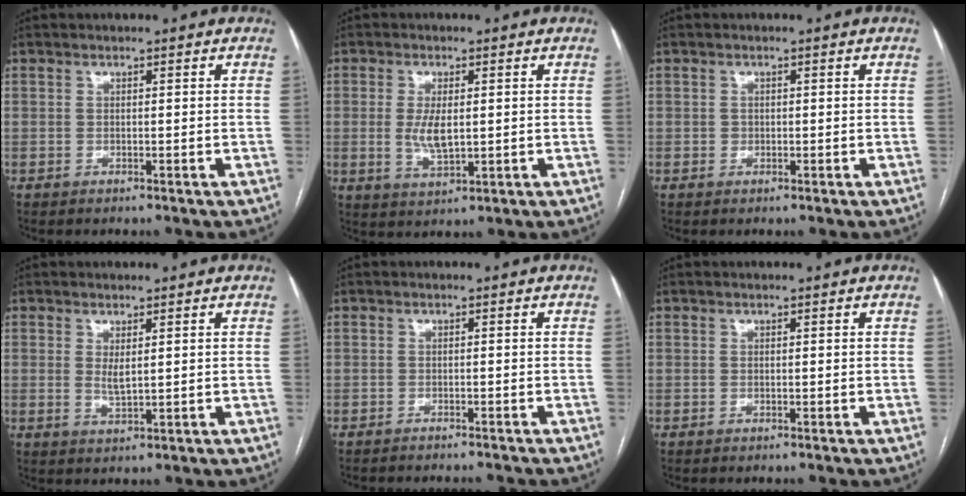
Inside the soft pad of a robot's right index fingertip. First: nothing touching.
{"total": 5.0, "force": [0.1, 1.8, 4.6], "torque": [-0.098, -0.008, 0.007]}
{"total": 0.8, "force": [-0.1, 0.7, 0.2], "torque": [-0.004, 0.002, -0.002]}
{"total": 2.2, "force": [0.6, 0.5, 2.0], "torque": [-0.044, -0.009, 0.016]}
{"total": 5.6, "force": [-5.4, 0.8, 1.4], "torque": [-0.014, -0.013, -0.063]}
{"total": 0.0}